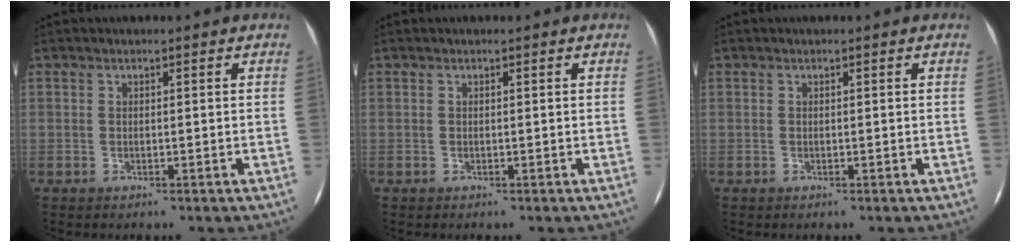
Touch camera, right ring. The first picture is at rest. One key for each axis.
{"total": 0.0}
{"total": 0.0}